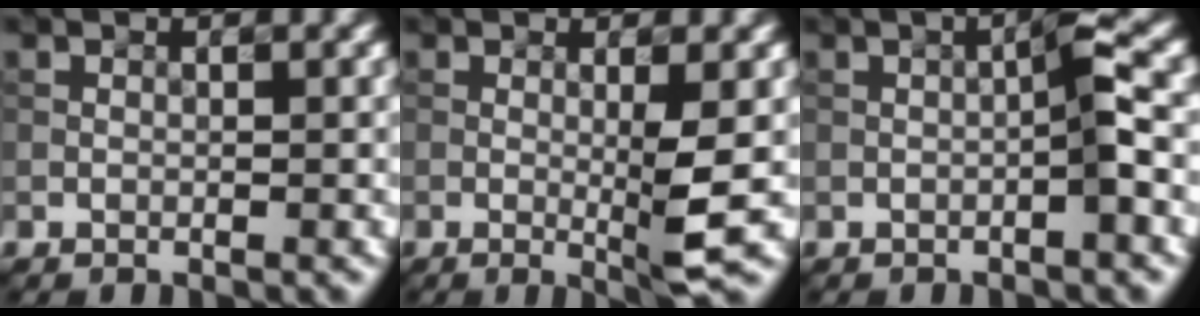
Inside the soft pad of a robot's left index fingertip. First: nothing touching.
{"total": 3.6, "force": [-0.1, 0.4, 3.6], "torque": [-0.061, -0.010, -0.002]}
{"total": 2.4, "force": [-0.5, 0.0, 2.3], "torque": [-0.038, 0.013, -0.012]}